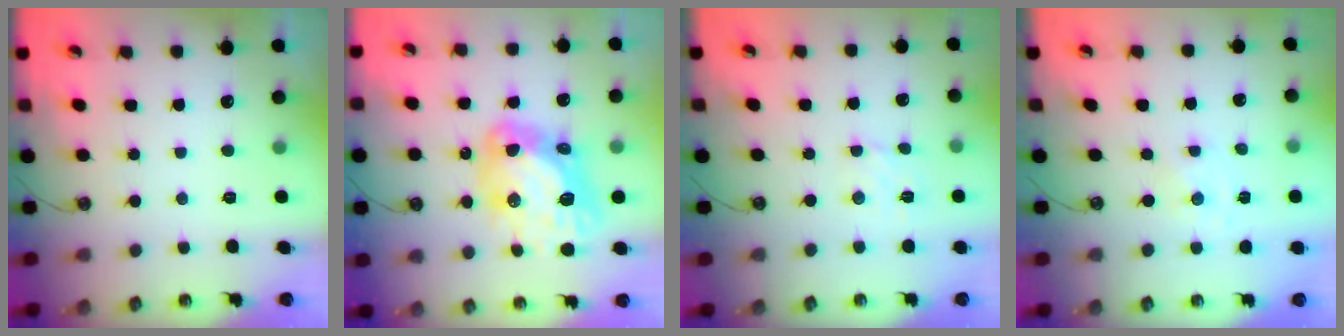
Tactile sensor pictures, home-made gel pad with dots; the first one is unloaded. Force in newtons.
{"total": 18.7, "press": 18.6, "slide": 2.2}
{"total": 2.9, "press": 2.8, "slide": 0.5}
{"total": 0.0}